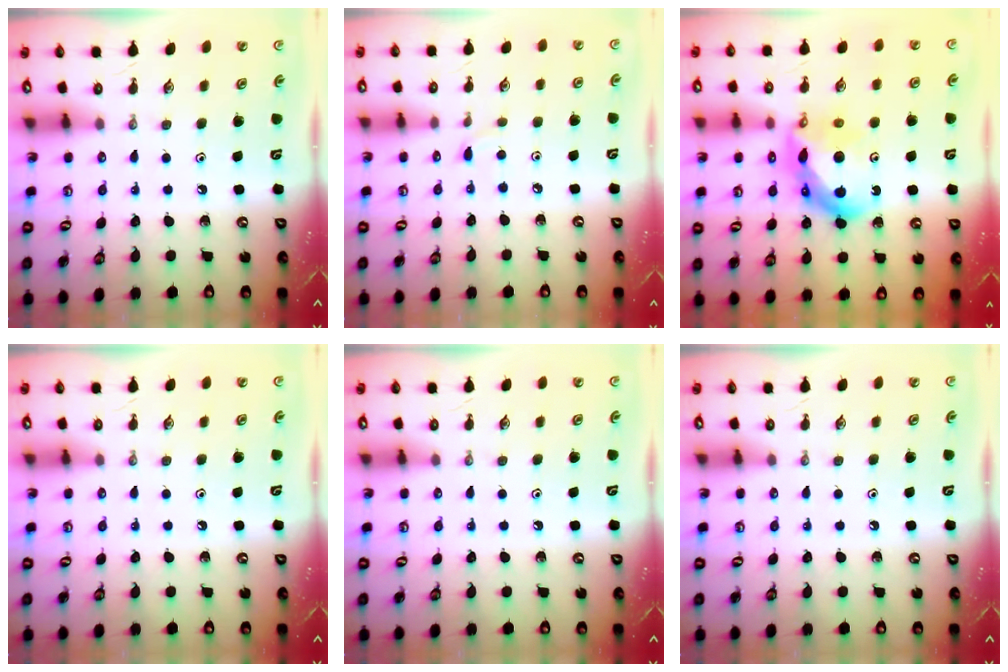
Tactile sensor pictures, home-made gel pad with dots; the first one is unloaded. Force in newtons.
{"total": 3.9, "press": 3.8, "slide": 0.5}
{"total": 15.7, "press": 15.7, "slide": 0.6}
{"total": 0.0}
{"total": 0.0}
{"total": 0.0}